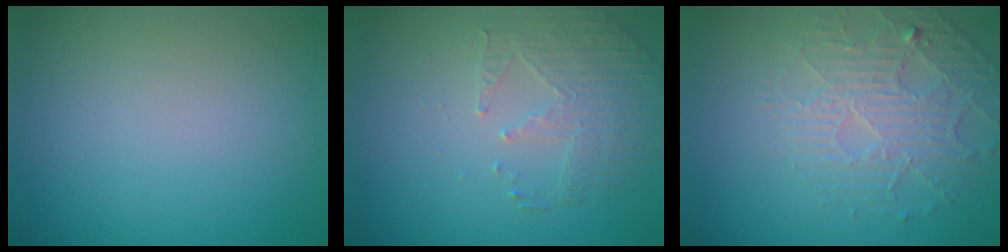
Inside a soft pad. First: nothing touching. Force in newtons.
{"total": 2.2, "press": 1.8, "slide": 1.2}
{"total": 4.5, "press": 3.3, "slide": 3.1}